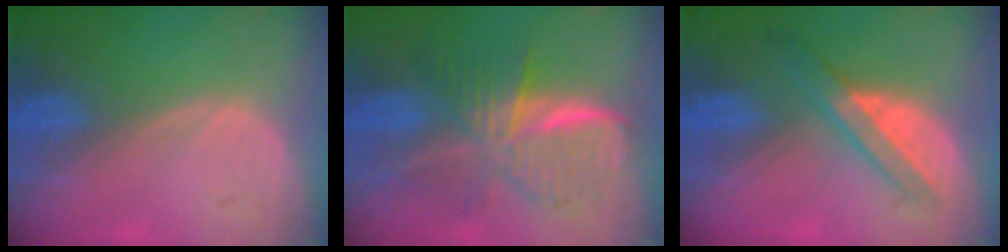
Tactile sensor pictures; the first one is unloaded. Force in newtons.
{"total": 9.1, "press": 9.1, "slide": 0.6}
{"total": 5.9, "press": 5.4, "slide": 2.4}